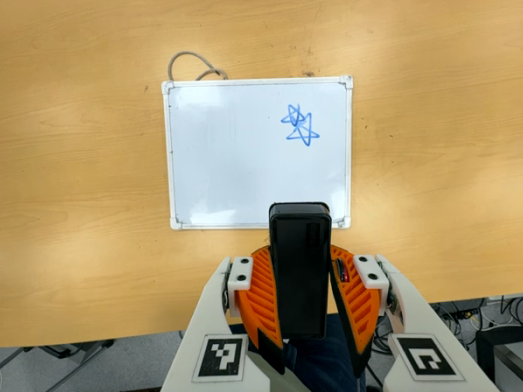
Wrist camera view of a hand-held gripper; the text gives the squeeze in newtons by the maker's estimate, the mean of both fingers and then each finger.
{"total": 9.7, "left": 8.0, "right": 11.3}